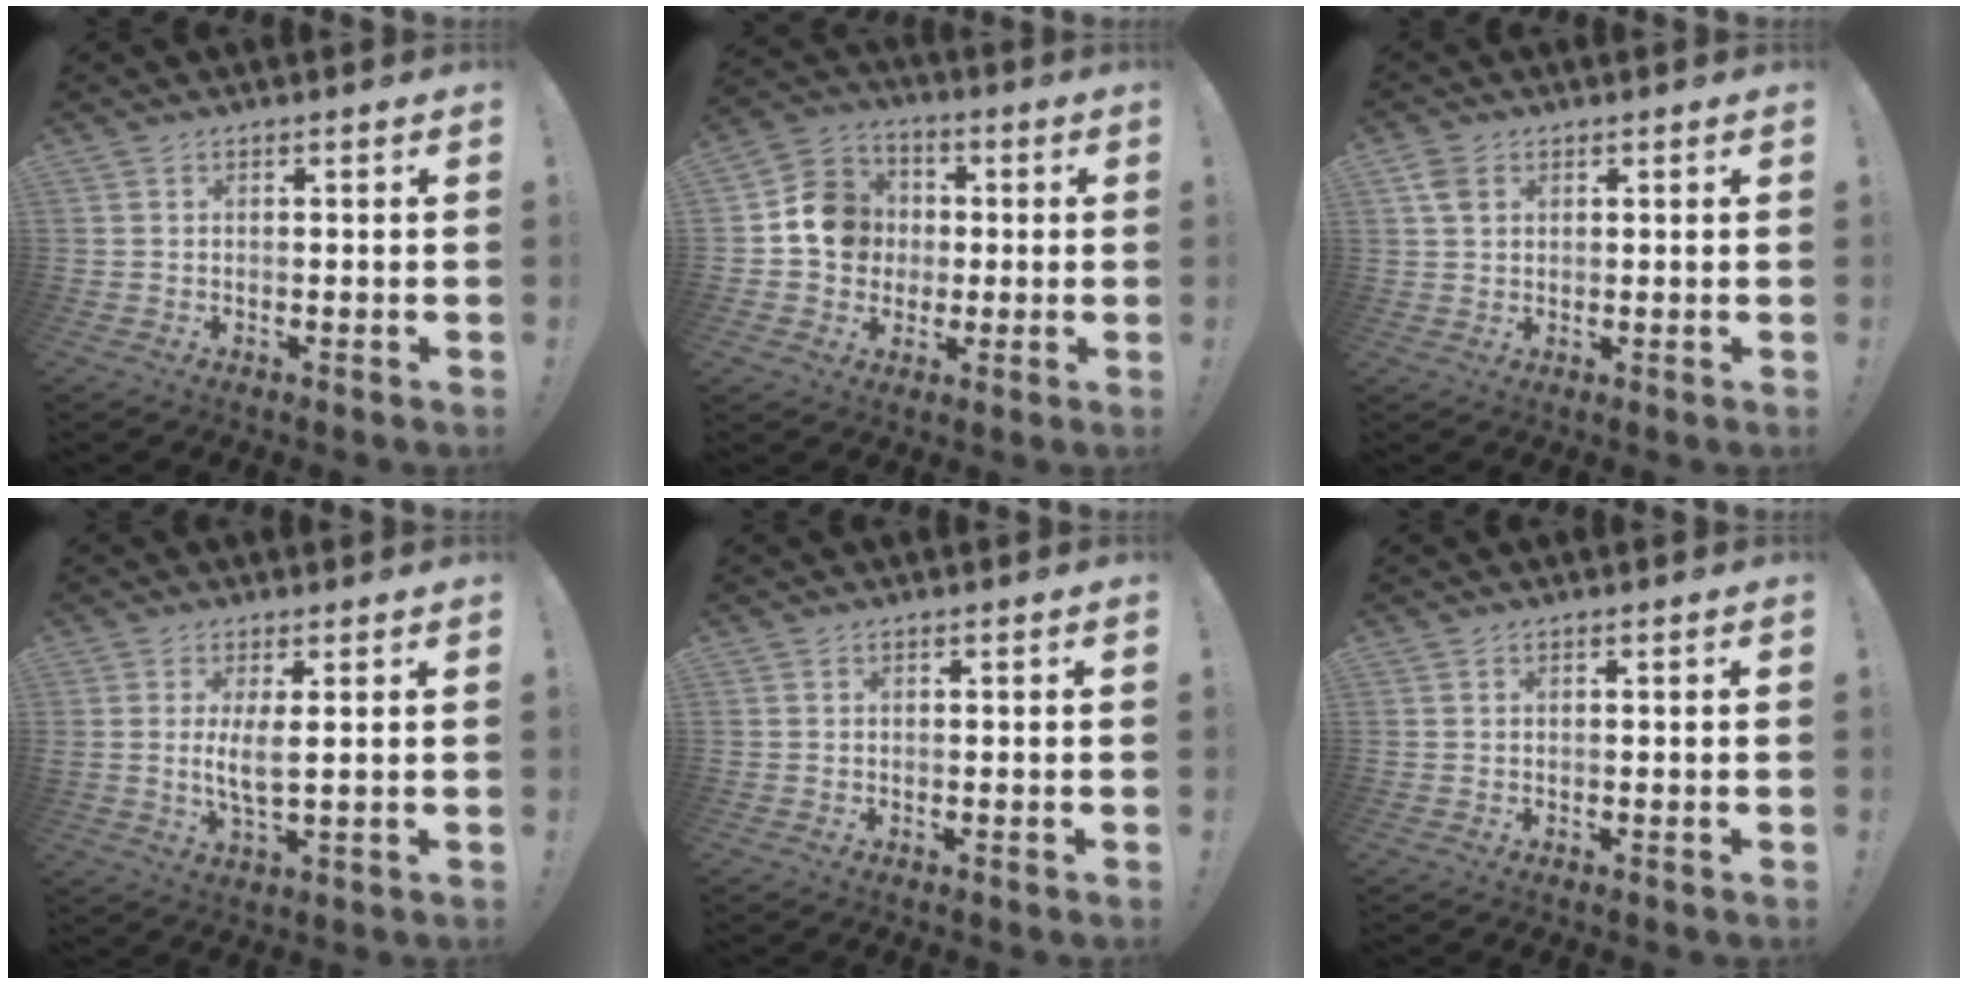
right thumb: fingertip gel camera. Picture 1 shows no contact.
{"total": 11.6, "force": [0.2, 10.9, 4.1], "torque": [-0.041, 0.018, 0.014]}
{"total": 4.2, "force": [1.9, 3.1, 2.1], "torque": [-0.023, -0.003, 0.035]}
{"total": 5.4, "force": [1.3, 1.0, 5.1], "torque": [-0.094, -0.013, 0.020]}
{"total": 0.0}
{"total": 0.0}